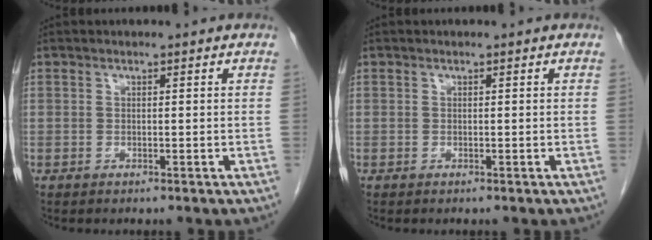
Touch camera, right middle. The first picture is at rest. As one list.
[{"total": 0.0}]